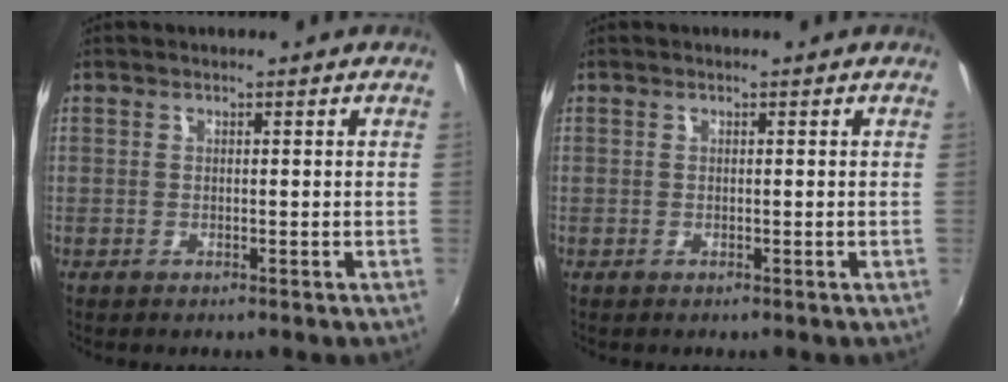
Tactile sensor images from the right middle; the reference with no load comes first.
{"total": 0.0}